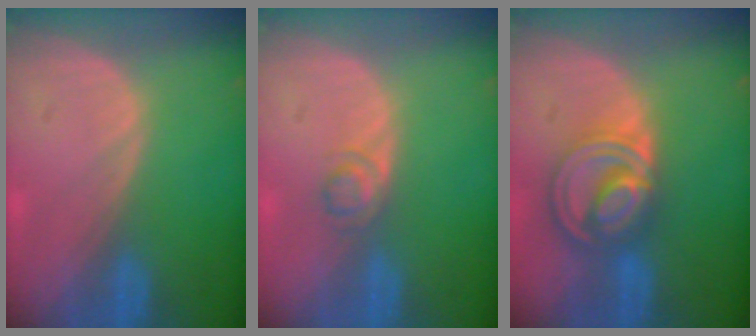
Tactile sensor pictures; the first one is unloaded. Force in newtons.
{"total": 2.2, "press": 2.2, "slide": 0.2}
{"total": 8.8, "press": 7.4, "slide": 4.7}